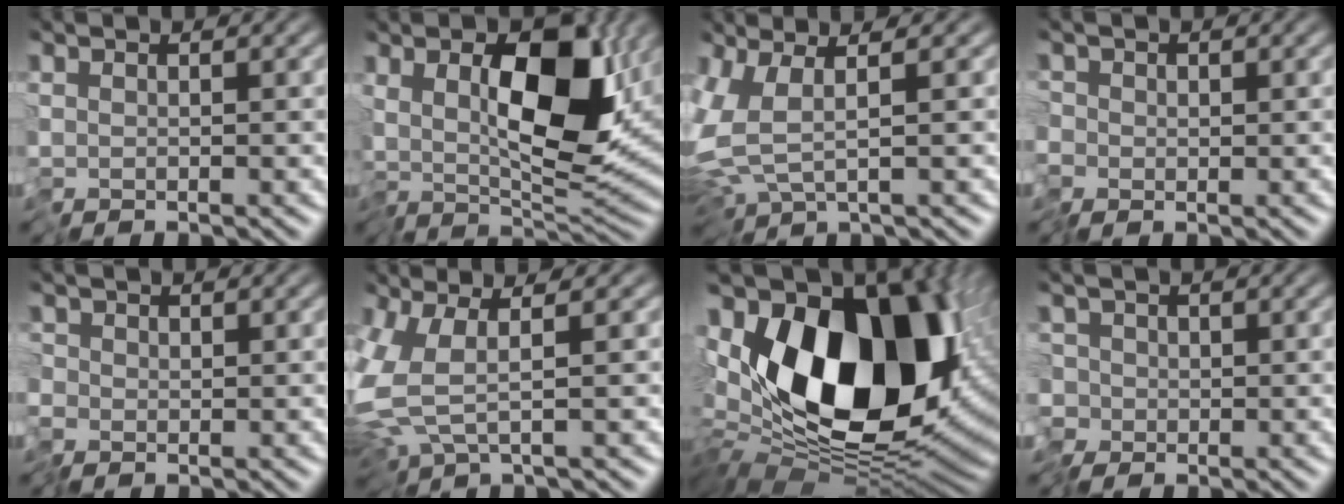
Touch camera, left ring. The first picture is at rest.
{"total": 11.2, "force": [2.2, 5.3, 9.6], "torque": [-0.152, -0.010, 0.027]}
{"total": 5.6, "force": [-0.1, 2.2, 5.1], "torque": [-0.128, -0.010, 0.002]}
{"total": 1.5, "force": [-0.4, 1.5, 0.2], "torque": [-0.008, -0.003, -0.011]}
{"total": 1.5, "force": [-0.4, 1.4, 0.3], "torque": [-0.011, -0.002, -0.011]}
{"total": 5.5, "force": [-0.9, 2.2, 4.9], "torque": [-0.126, -0.012, -0.016]}
{"total": 17.4, "force": [0.6, 10.1, 14.2], "torque": [-0.221, 0.002, -0.009]}
{"total": 2.4, "force": [-0.4, 2.3, 0.5], "torque": [-0.005, 0.003, -0.015]}